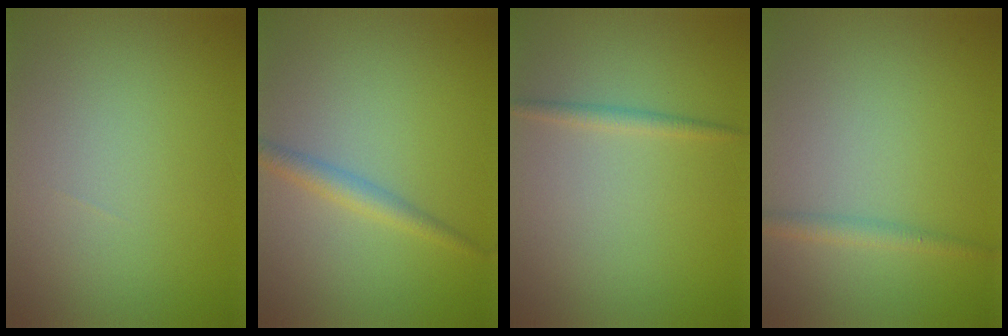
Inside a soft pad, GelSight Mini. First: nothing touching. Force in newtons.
{"total": 1.9, "press": 1.9, "slide": 0.1}
{"total": 1.1, "press": 1.1, "slide": 0.1}
{"total": 1.4, "press": 1.4, "slide": 0.1}